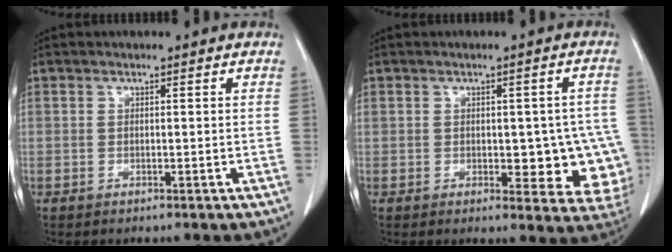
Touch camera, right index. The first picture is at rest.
{"total": 11.3, "force": [-1.1, 5.6, 9.8], "torque": [-0.115, 0.013, 0.001]}